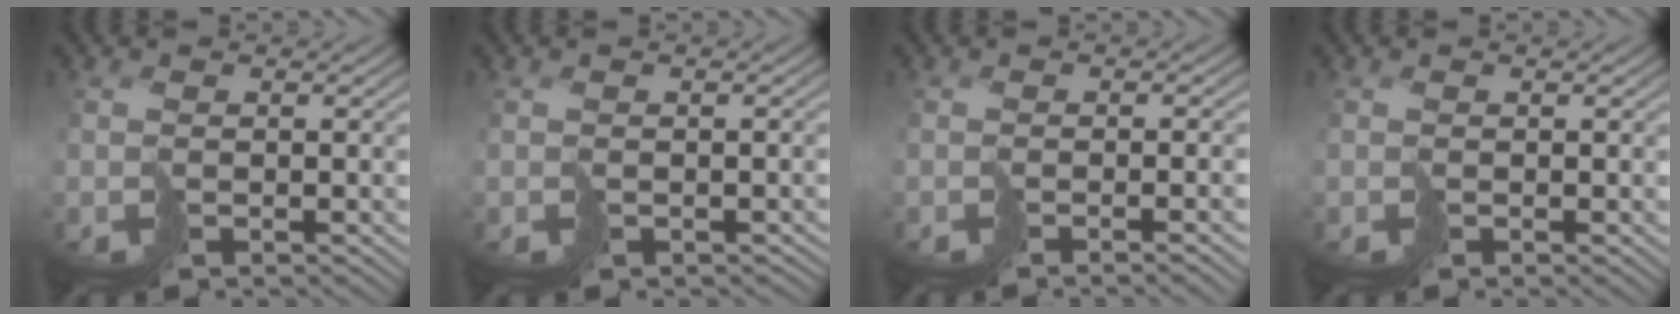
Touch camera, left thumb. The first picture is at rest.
{"total": 1.5, "force": [-0.7, 1.0, 0.8], "torque": [-0.007, -0.005, -0.010]}
{"total": 2.2, "force": [-1.5, -0.5, 1.5], "torque": [-0.009, -0.001, -0.022]}
{"total": 0.0}